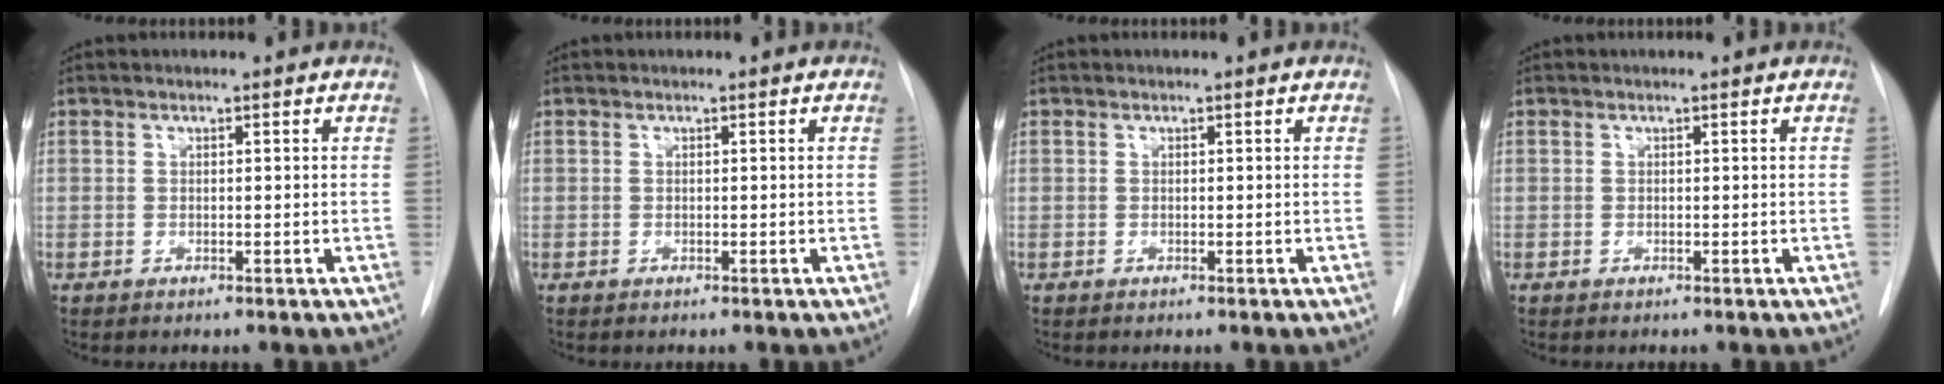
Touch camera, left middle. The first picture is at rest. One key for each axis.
{"total": 0.0}
{"total": 0.0}
{"total": 0.0}